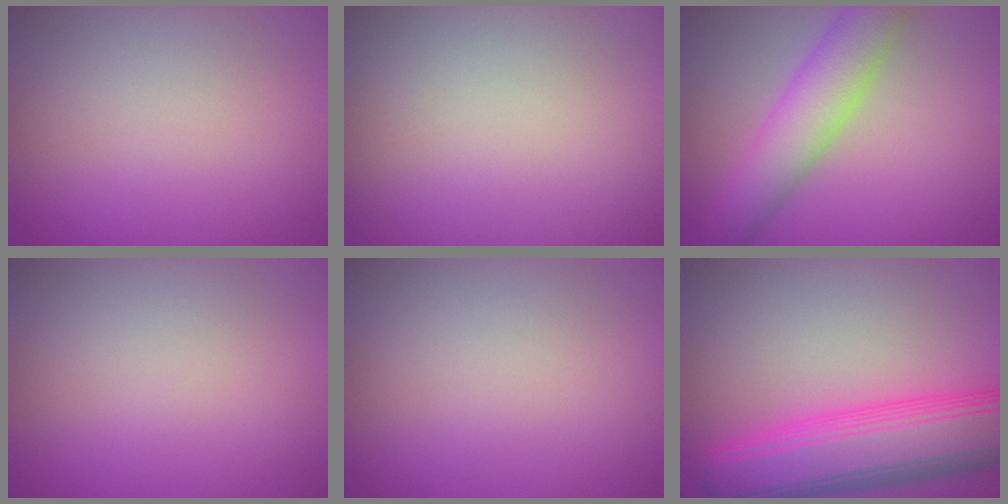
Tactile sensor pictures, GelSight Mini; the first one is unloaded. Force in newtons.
{"total": 0.0}
{"total": 5.9, "press": 5.9, "slide": 0.3}
{"total": 0.0}
{"total": 0.0}
{"total": 8.9, "press": 8.9, "slide": 0.1}